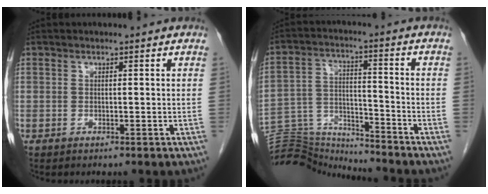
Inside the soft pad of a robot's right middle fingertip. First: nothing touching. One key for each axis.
{"total": 12.6, "fx": -12.6, "fy": 0.6, "fz": 0.3, "tx": -0.005, "ty": 0.036, "tz": -0.217}